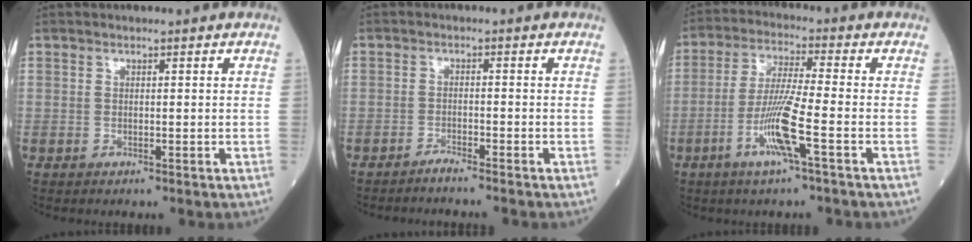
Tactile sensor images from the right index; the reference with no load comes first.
{"total": 2.2, "force": [-2.1, -0.5, 0.6], "torque": [-0.010, 0.000, -0.036]}
{"total": 8.7, "force": [-3.4, -0.4, 8.0], "torque": [-0.159, -0.007, -0.071]}